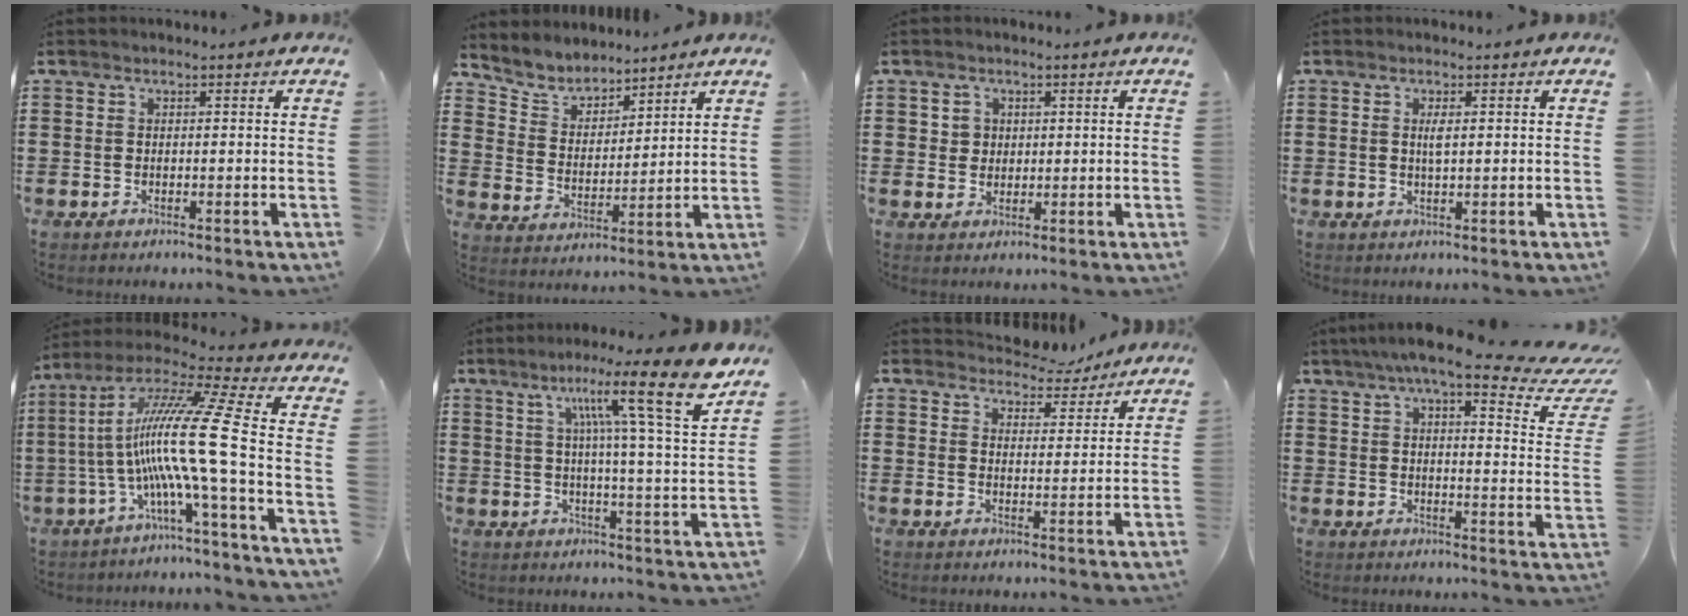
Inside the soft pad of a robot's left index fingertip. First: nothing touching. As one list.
[{"total": 5.5, "force": [5.1, 1.9, 0.1], "torque": [-0.035, -0.026, 0.091]}, {"total": 2.3, "force": [0.9, 2.1, 0.4], "torque": [-0.009, 0.005, 0.015]}, {"total": 1.7, "force": [0.4, 0.3, 1.6], "torque": [-0.033, 0.001, 0.005]}, {"total": 15.0, "force": [-3.3, 0.6, 14.6], "torque": [-0.315, -0.025, -0.084]}, {"total": 13.1, "force": [8.3, 0.2, 10.2], "torque": [-0.173, -0.040, 0.117]}, {"total": 5.2, "force": [5.1, 1.2, 0.3], "torque": [-0.021, -0.022, 0.092]}, {"total": 9.4, "force": [7.0, 0.7, 6.2], "torque": [-0.119, -0.037, 0.113]}]